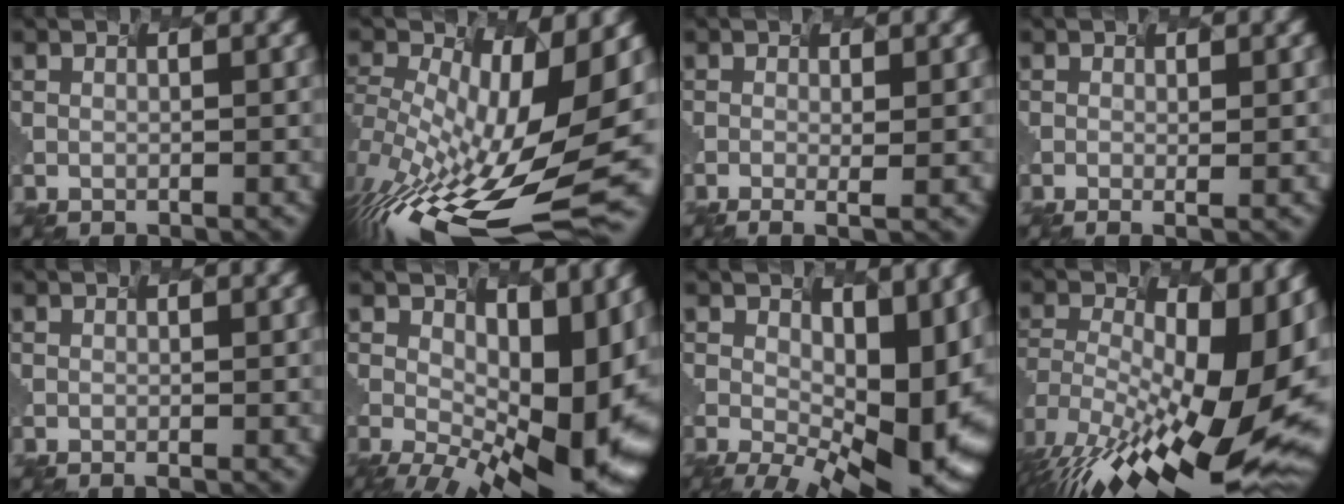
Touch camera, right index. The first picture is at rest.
{"total": 13.6, "force": [-4.2, 3.8, 12.4], "torque": [-0.271, -0.039, -0.030]}
{"total": 1.6, "force": [-0.9, -0.4, 1.2], "torque": [-0.023, 0.001, 0.004]}
{"total": 1.0, "force": [-0.5, -0.3, 0.7], "torque": [-0.013, 0.000, 0.001]}
{"total": 0.7, "force": [-0.2, 0.1, 0.7], "torque": [-0.002, 0.003, 0.001]}
{"total": 12.5, "force": [-0.2, 4.7, 11.6], "torque": [-0.163, -0.019, 0.052]}
{"total": 10.8, "force": [0.1, 3.7, 10.1], "torque": [-0.151, -0.019, 0.052]}
{"total": 15.7, "force": [-3.8, 7.2, 13.4], "torque": [-0.234, -0.023, -0.026]}